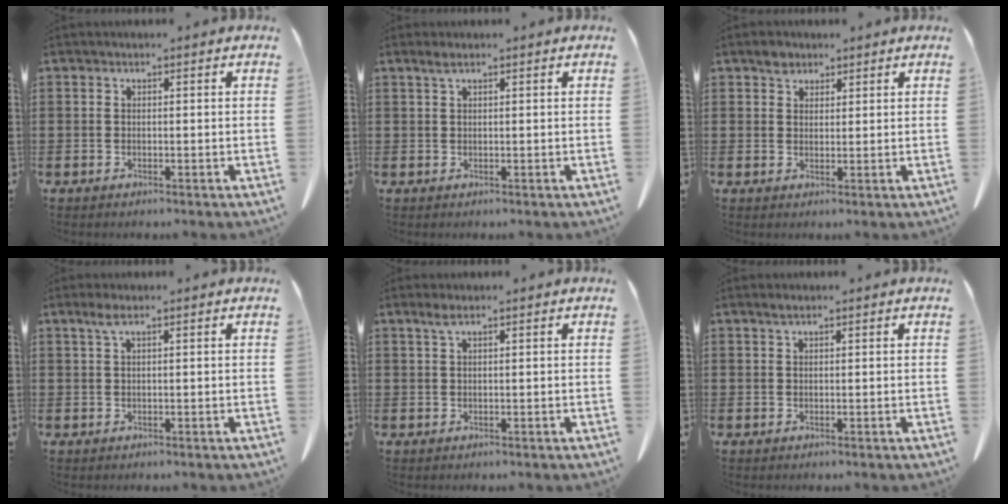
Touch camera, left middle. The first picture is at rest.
{"total": 1.3, "force": [0.7, 0.2, 1.1], "torque": [-0.023, 0.001, 0.013]}
{"total": 2.5, "force": [1.9, 1.6, 0.8], "torque": [-0.011, 0.002, 0.034]}
{"total": 1.9, "force": [0.7, 0.3, 1.7], "torque": [-0.035, 0.002, 0.013]}
{"total": 1.6, "force": [0.7, 0.3, 1.4], "torque": [-0.029, 0.002, 0.013]}
{"total": 1.0, "force": [0.6, 0.3, 0.8], "torque": [-0.016, 0.002, 0.011]}